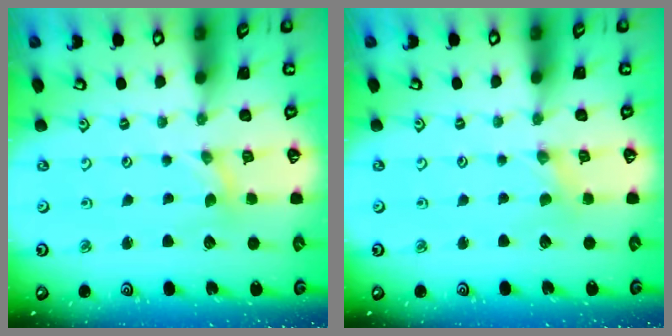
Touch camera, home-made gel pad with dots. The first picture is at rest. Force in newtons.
{"total": 0.0}